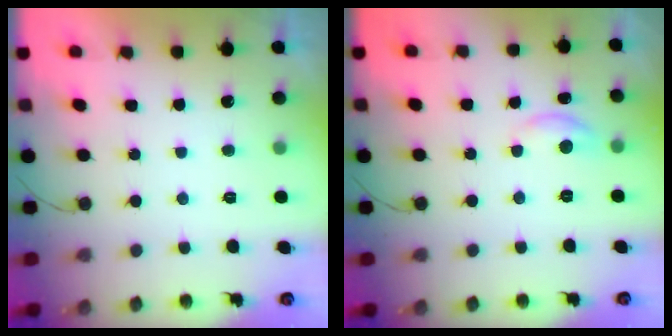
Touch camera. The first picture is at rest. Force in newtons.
{"total": 4.2, "press": 4.1, "slide": 0.4}